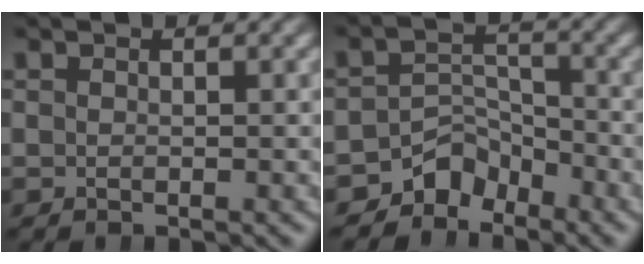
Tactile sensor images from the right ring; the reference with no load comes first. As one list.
[{"total": 6.2, "force": [-3.9, 4.3, 2.2], "torque": [-0.035, -0.015, -0.069]}]